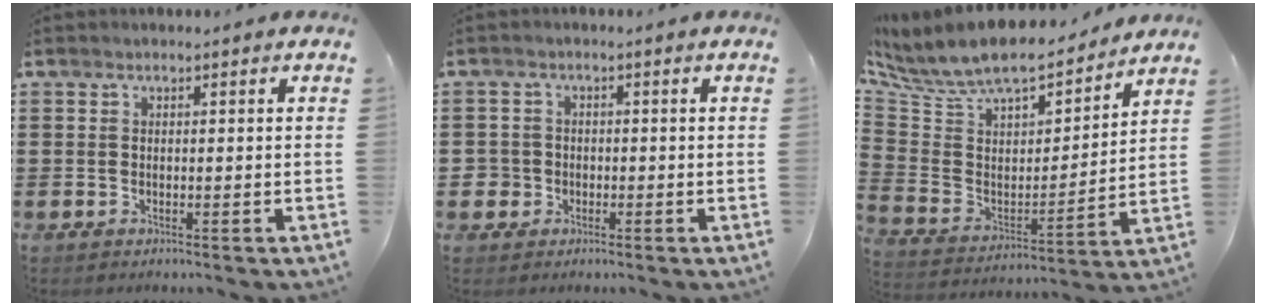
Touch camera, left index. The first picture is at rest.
{"total": 2.4, "force": [-0.7, 2.3, 0.3], "torque": [-0.023, 0.000, -0.020]}
{"total": 9.1, "force": [7.6, 3.1, 3.9], "torque": [-0.115, -0.053, 0.129]}